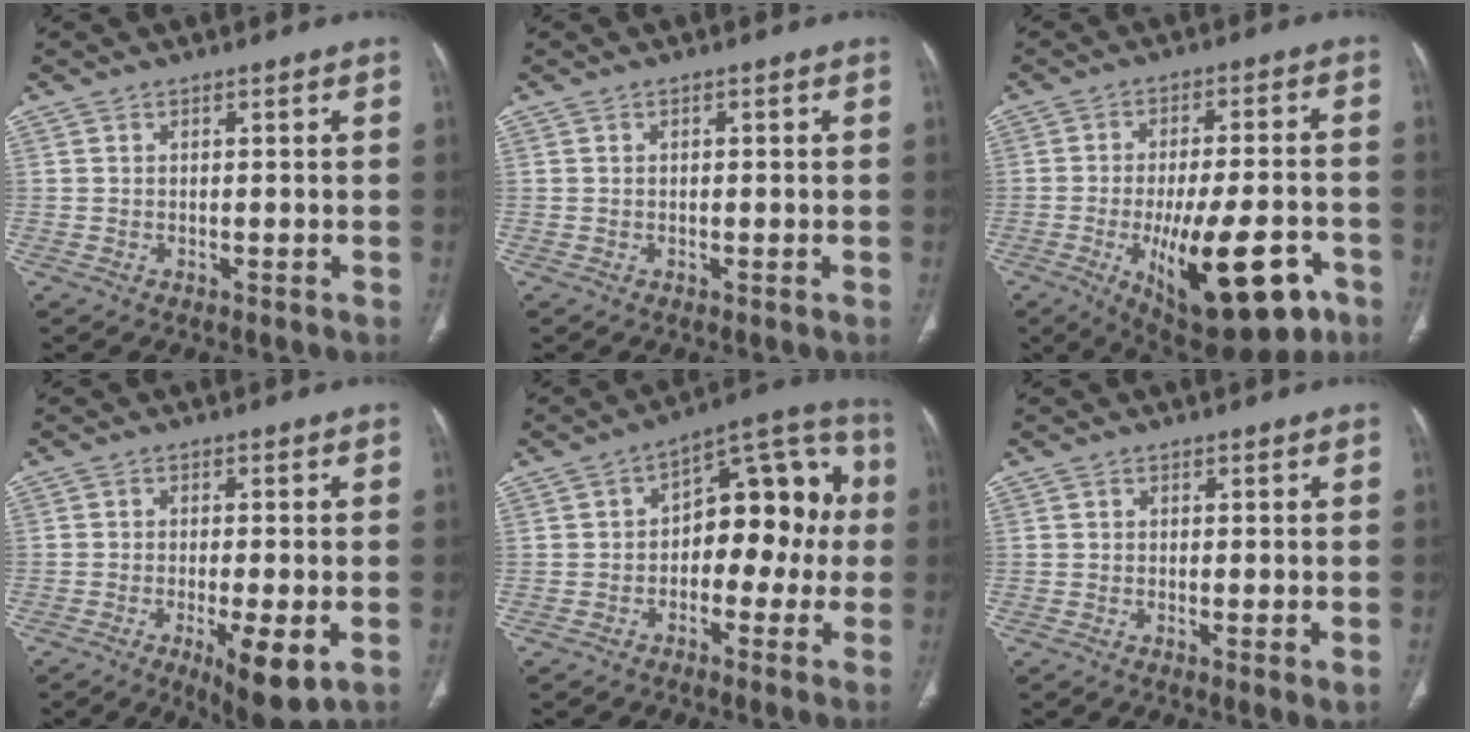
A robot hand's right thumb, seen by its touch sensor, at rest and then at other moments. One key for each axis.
{"total": 0.6, "fx": 0.1, "fy": 0.3, "fz": 0.5, "tx": -0.010, "ty": 0.000, "tz": 0.002}
{"total": 20.9, "fx": -8.3, "fy": 8.1, "fz": 17.4, "tx": -0.239, "ty": 0.018, "tz": -0.105}
{"total": 11.0, "fx": -4.0, "fy": 3.0, "fz": 9.8, "tx": -0.150, "ty": -0.013, "tz": -0.056}
{"total": 15.3, "fx": -0.5, "fy": 9.1, "fz": 12.3, "tx": -0.109, "ty": 0.054, "tz": -0.020}
{"total": 1.1, "fx": -0.2, "fy": 0.2, "fz": 1.0, "tx": -0.024, "ty": -0.005, "tz": -0.005}